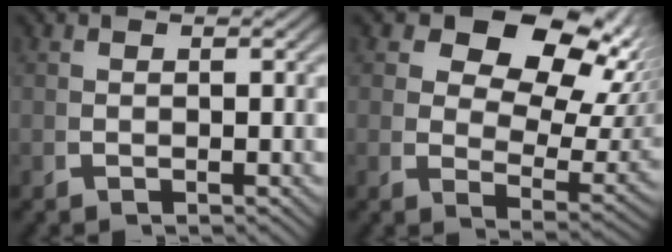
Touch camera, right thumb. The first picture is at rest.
{"total": 13.3, "force": [5.2, 8.0, 9.2], "torque": [-0.141, -0.002, 0.076]}